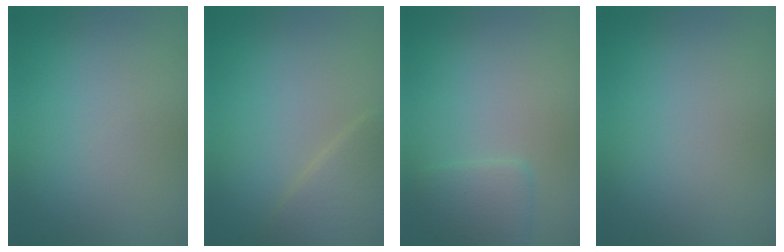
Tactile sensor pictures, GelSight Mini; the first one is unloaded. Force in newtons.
{"total": 2.8, "press": 2.8, "slide": 0.3}
{"total": 2.0, "press": 2.0, "slide": 0.1}
{"total": 0.0}